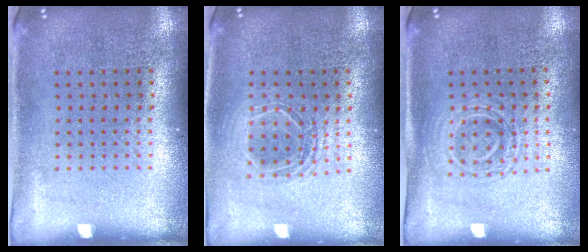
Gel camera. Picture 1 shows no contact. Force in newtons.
{"total": 1.7, "press": 1.4, "slide": 0.9}
{"total": 1.5, "press": 1.4, "slide": 0.6}